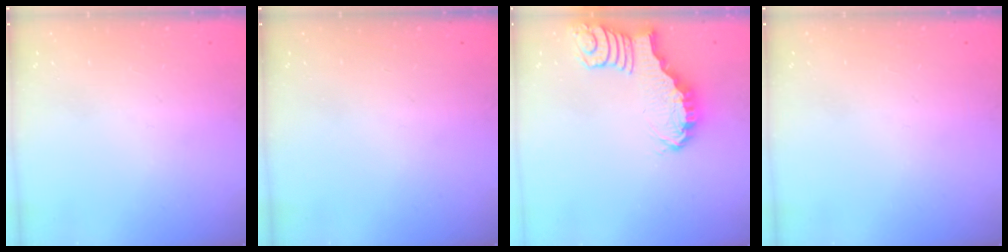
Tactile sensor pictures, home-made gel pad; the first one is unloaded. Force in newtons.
{"total": 0.0}
{"total": 2.5, "press": 2.5, "slide": 0.2}
{"total": 0.0}